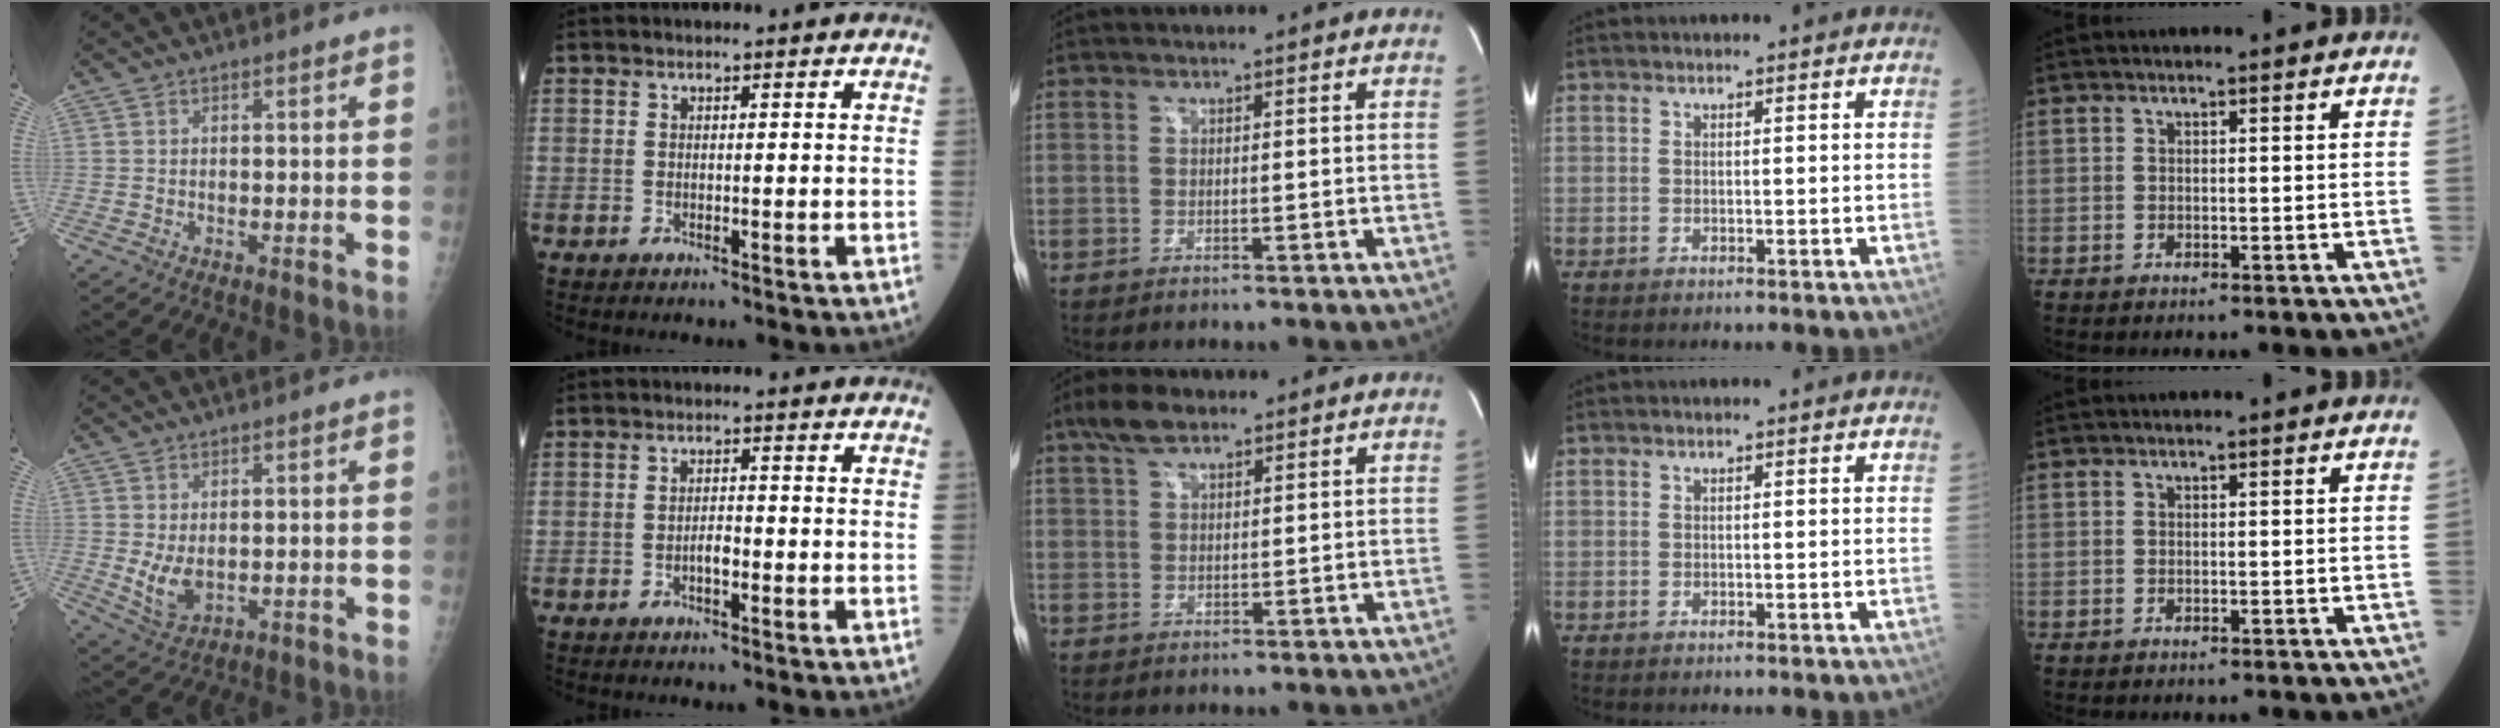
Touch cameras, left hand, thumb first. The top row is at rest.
{"thumb": {"total": 5.4, "force": [0.1, 3.4, 4.2], "torque": [-0.073, -0.013, 0.016]}, "index": {"total": 1.9, "force": [-1.2, 0.6, 1.3], "torque": [-0.023, -0.001, -0.022]}, "middle": {"total": 4.6, "force": [3.3, 1.8, 2.7], "torque": [-0.061, 0.014, 0.065]}}